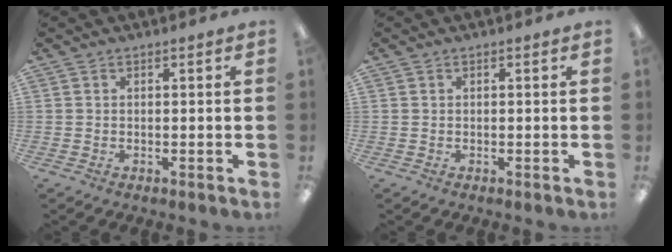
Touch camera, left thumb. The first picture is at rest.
{"total": 0.0}